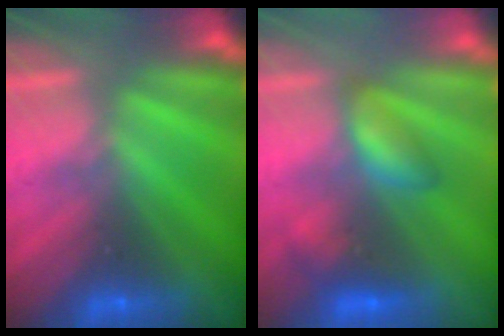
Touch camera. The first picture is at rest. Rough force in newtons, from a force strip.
{"total": 2.8}